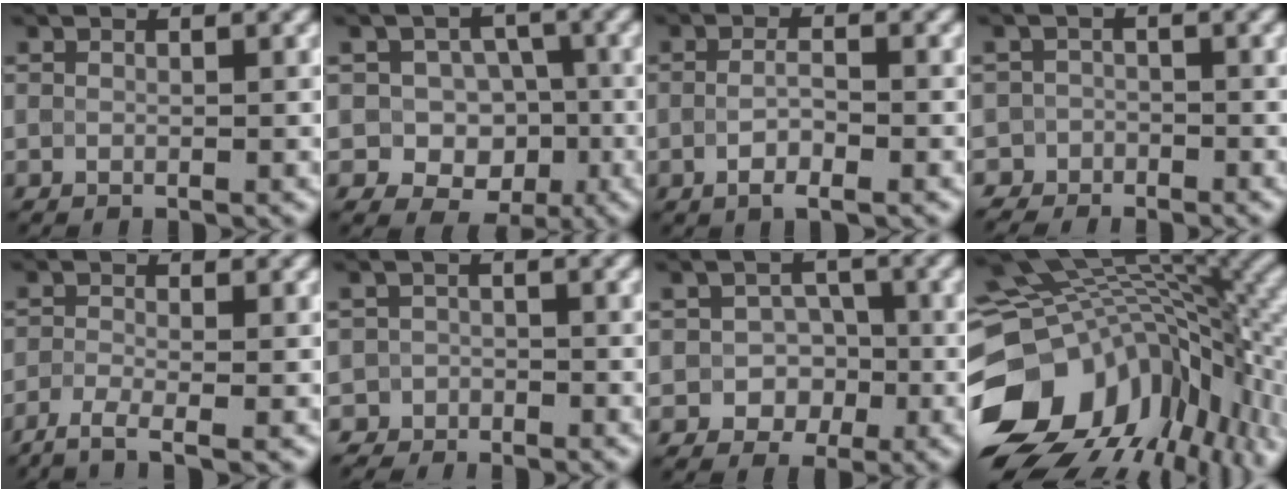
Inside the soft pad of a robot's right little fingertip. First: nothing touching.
{"total": 6.4, "force": [-2.3, 5.6, 1.8], "torque": [0.006, 0.010, -0.050]}
{"total": 1.7, "force": [-1.3, 0.1, 1.1], "torque": [-0.027, -0.004, -0.018]}
{"total": 3.1, "force": [-2.5, 1.1, -1.5], "torque": [0.039, 0.006, -0.041]}
{"total": 2.9, "force": [-2.6, 0.1, 1.2], "torque": [-0.022, -0.003, -0.056]}
{"total": 2.9, "force": [-2.4, 0.7, -1.4], "torque": [0.034, 0.002, -0.042]}
{"total": 3.2, "force": [-1.7, 2.7, 0.5], "torque": [0.027, 0.003, -0.030]}
{"total": 17.0, "force": [-7.5, 10.9, 10.8], "torque": [-0.236, -0.025, -0.097]}